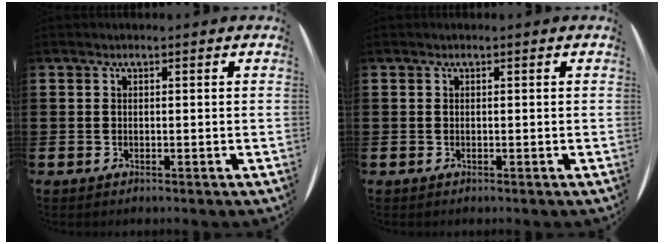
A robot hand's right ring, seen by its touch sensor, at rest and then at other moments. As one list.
[{"total": 0.0}]